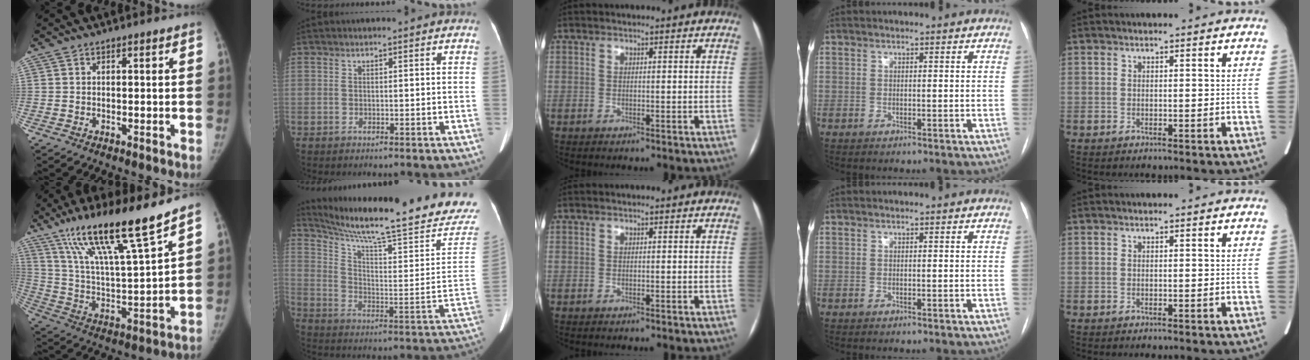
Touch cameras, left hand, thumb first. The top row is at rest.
{"thumb": {"total": 19.2, "force": [13.7, 1.3, 13.4], "torque": [-0.218, -0.069, 0.247]}, "index": {"total": 26.4, "force": [23.3, 1.1, 12.4], "torque": [-0.201, -0.092, 0.306]}}